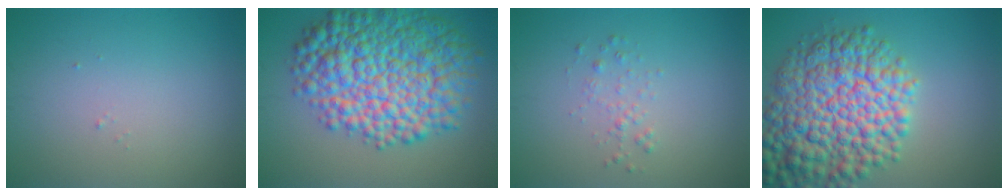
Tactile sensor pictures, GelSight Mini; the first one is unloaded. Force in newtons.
{"total": 12.3, "press": 12.3, "slide": 0.1}
{"total": 1.1, "press": 1.1, "slide": 0.1}
{"total": 11.5, "press": 11.5, "slide": 0.4}